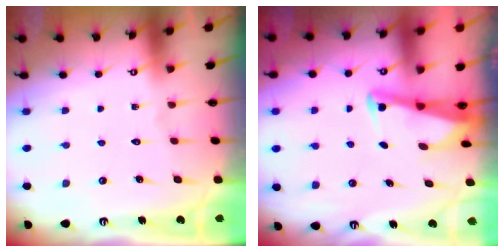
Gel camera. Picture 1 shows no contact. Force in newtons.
{"total": 2.5, "press": 2.5, "slide": 0.2}